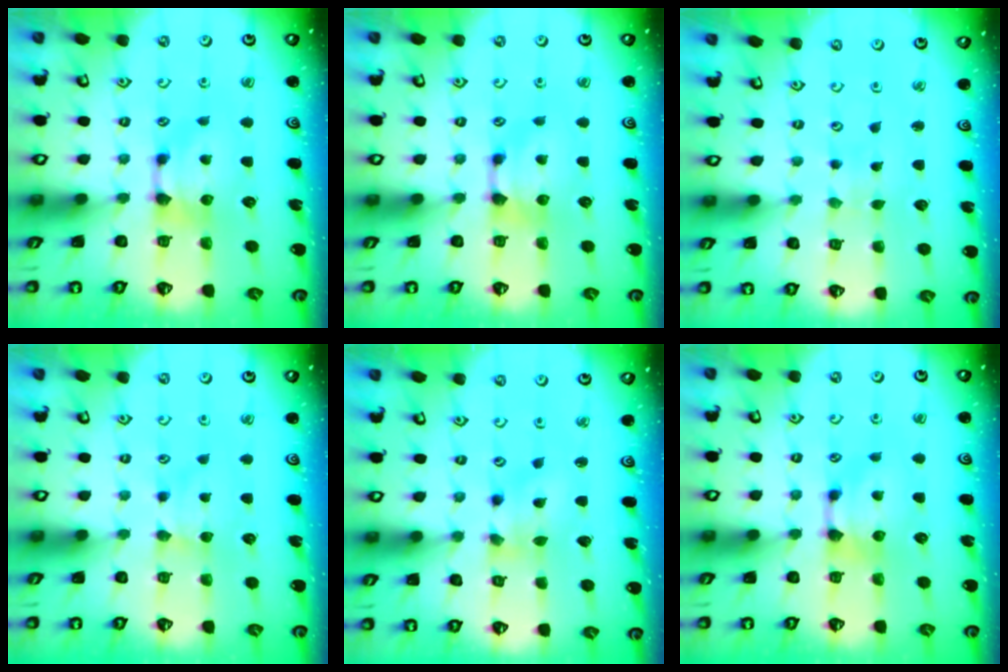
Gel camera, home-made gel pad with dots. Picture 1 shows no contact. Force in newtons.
{"total": 0.0}
{"total": 5.3, "press": 5.2, "slide": 0.2}
{"total": 1.8, "press": 1.8, "slide": 0.4}
{"total": 1.7, "press": 1.0, "slide": 1.4}
{"total": 0.0}